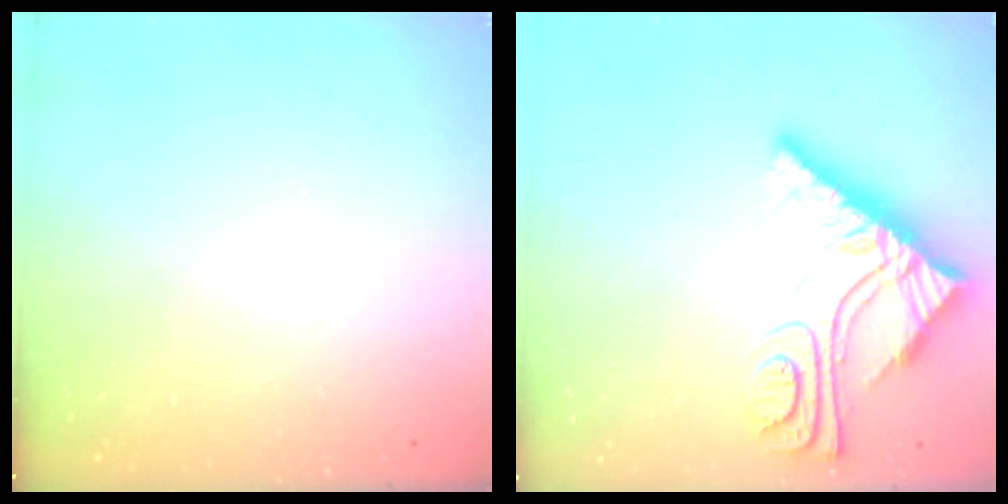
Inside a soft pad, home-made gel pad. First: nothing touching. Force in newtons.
{"total": 13.2, "press": 13.1, "slide": 1.5}